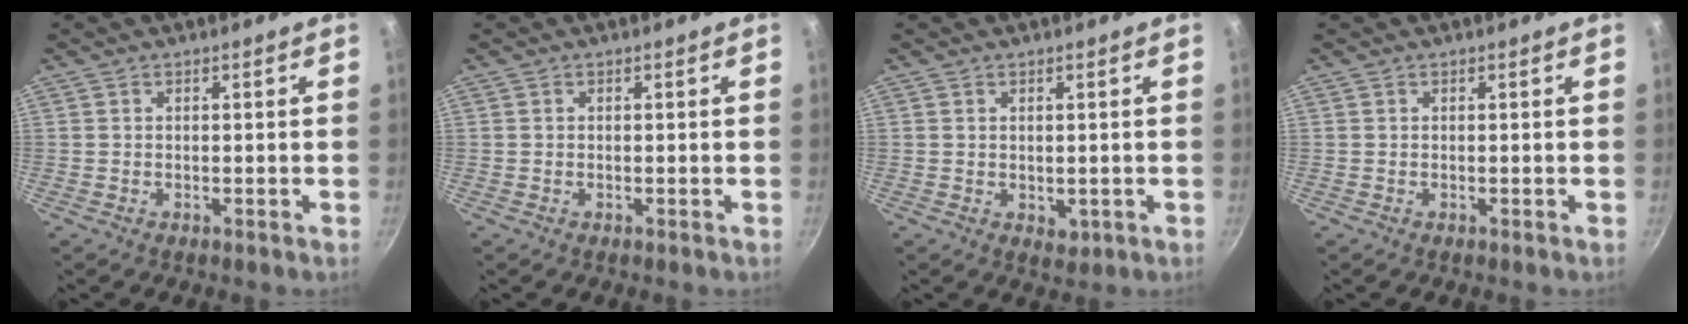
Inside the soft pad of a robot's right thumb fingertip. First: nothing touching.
{"total": 0.0}
{"total": 2.0, "force": [0.1, 1.5, 1.3], "torque": [-0.016, -0.006, 0.004]}
{"total": 0.0}